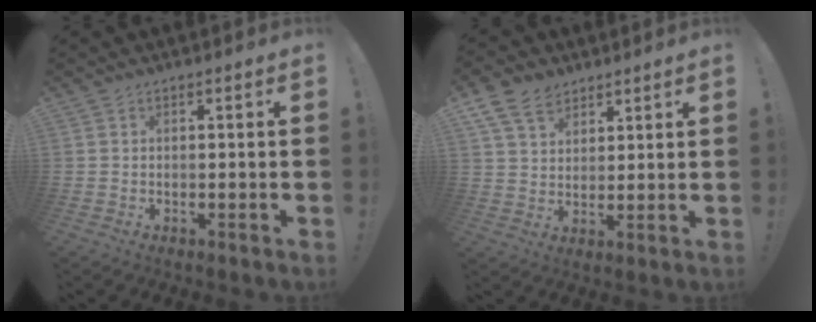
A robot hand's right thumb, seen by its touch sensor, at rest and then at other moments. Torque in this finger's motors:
{"motor_torque": [0.33, 0.60, 0.49, 0.30, 0.19]}